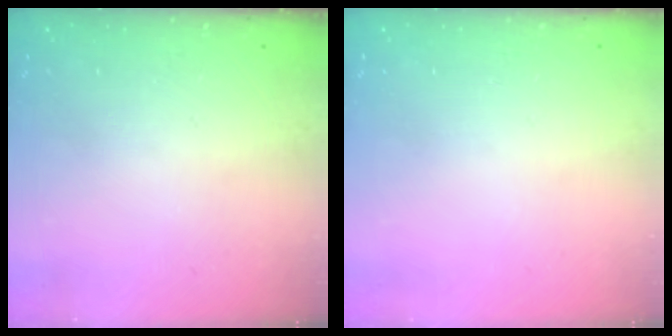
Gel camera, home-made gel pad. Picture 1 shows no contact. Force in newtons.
{"total": 0.0}